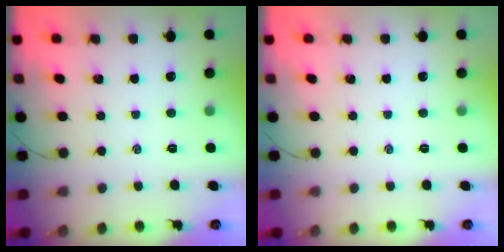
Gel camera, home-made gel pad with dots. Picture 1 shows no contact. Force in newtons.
{"total": 0.0}